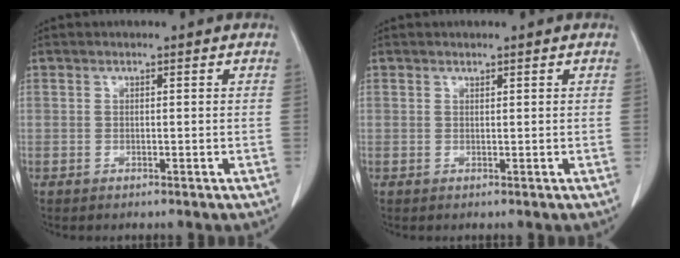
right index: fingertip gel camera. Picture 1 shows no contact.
{"total": 0.0}